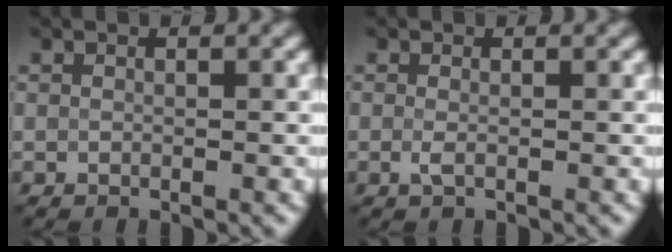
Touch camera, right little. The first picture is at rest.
{"total": 0.7, "force": [0.0, 0.2, 0.7], "torque": [-0.018, -0.004, 0.000]}